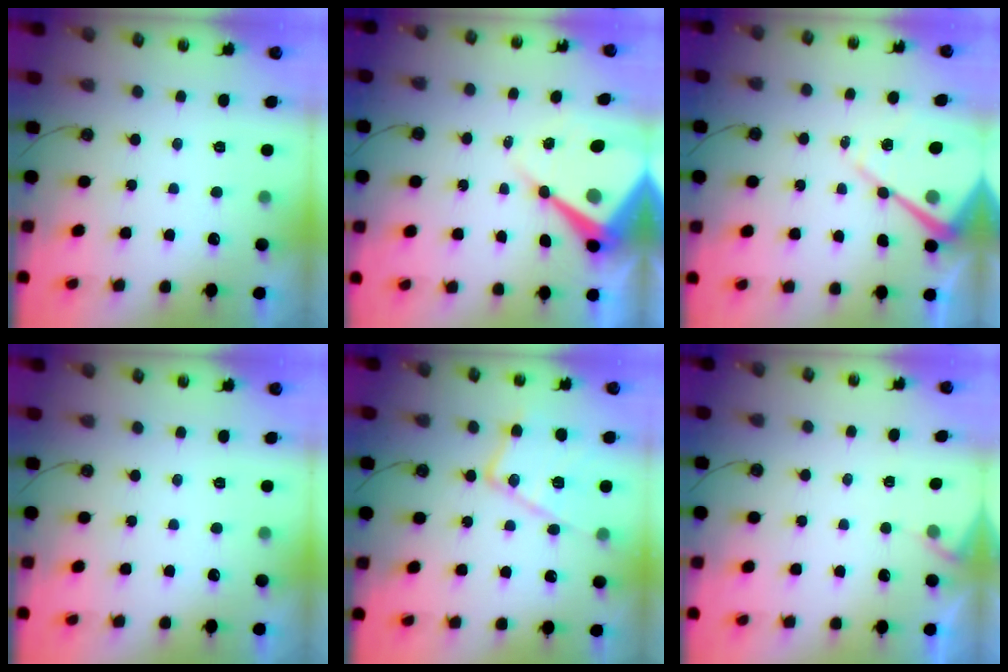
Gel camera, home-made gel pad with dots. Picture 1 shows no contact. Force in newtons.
{"total": 12.1, "press": 12.1, "slide": 1.1}
{"total": 13.0, "press": 12.9, "slide": 1.3}
{"total": 0.0}
{"total": 16.1, "press": 16.1, "slide": 1.2}
{"total": 3.4, "press": 3.4, "slide": 0.5}